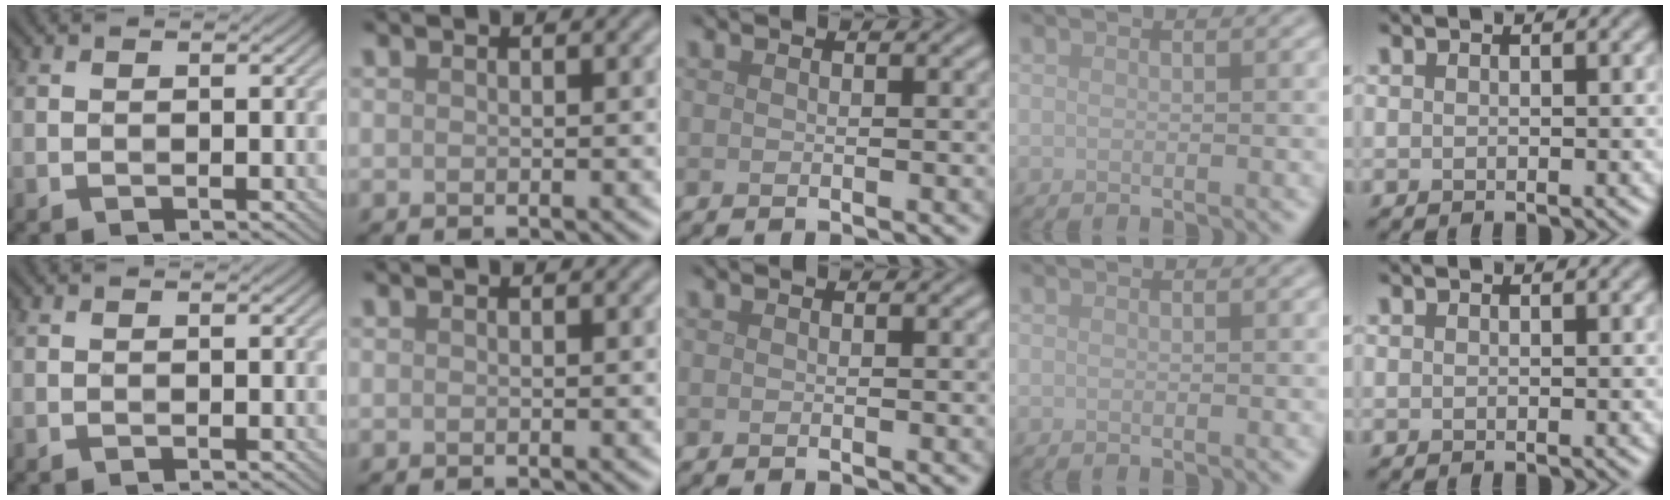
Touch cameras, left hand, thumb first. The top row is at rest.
{}